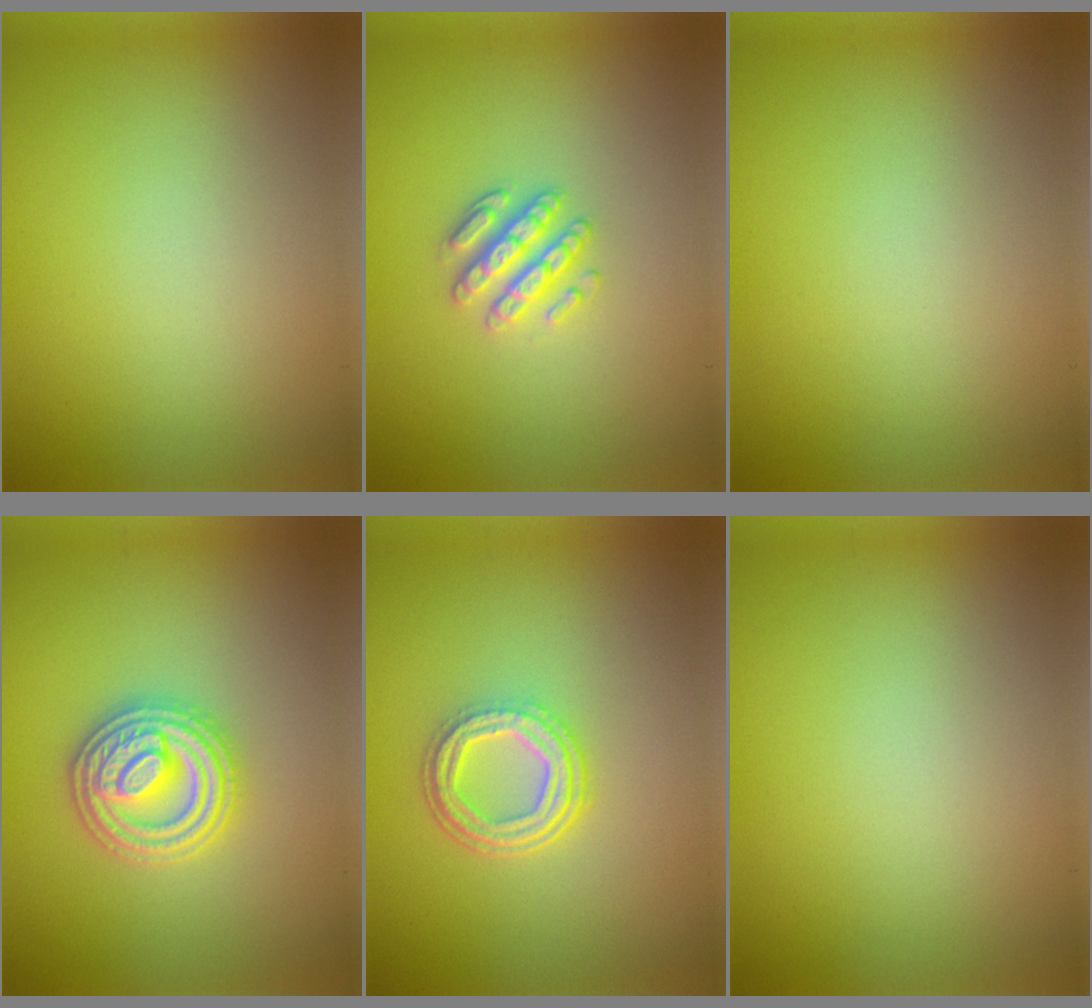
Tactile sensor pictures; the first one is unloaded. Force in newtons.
{"total": 3.0, "press": 2.6, "slide": 1.5}
{"total": 0.0}
{"total": 4.9, "press": 4.8, "slide": 0.8}
{"total": 4.4, "press": 3.4, "slide": 2.8}
{"total": 0.0}